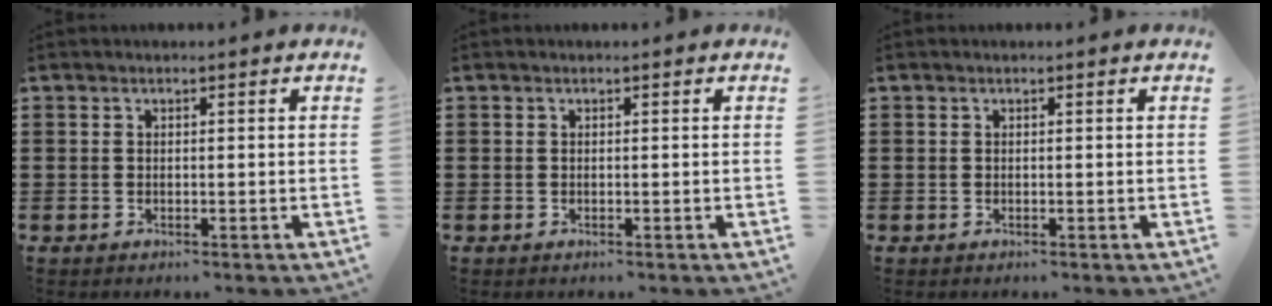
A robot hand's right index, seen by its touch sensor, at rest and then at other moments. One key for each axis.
{"total": 0.0}
{"total": 0.0}